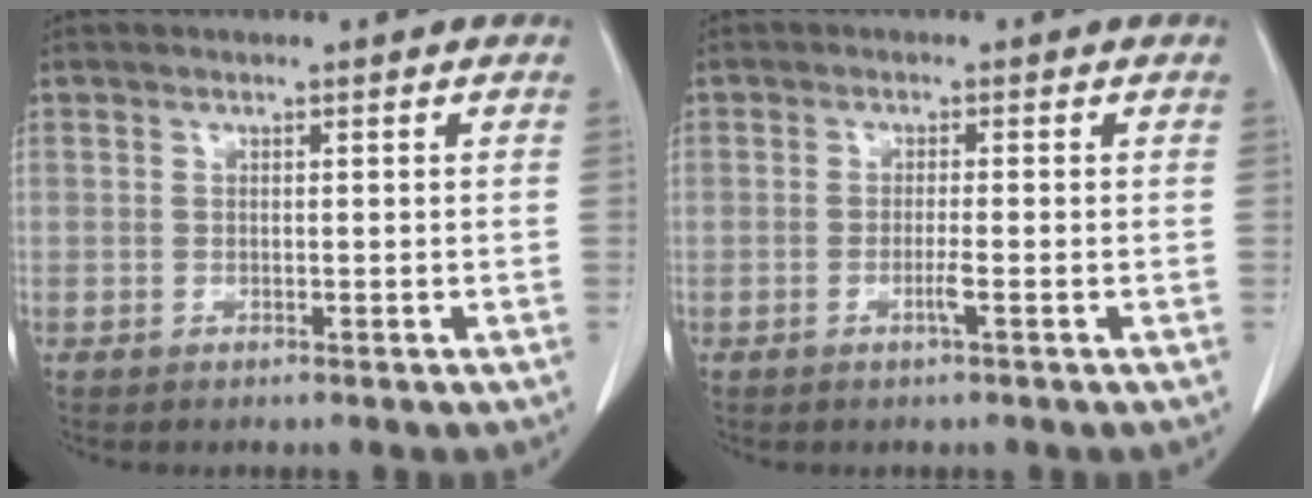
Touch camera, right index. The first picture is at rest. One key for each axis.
{"total": 1.8, "fx": -0.8, "fy": -0.3, "fz": 1.6, "tx": -0.031, "ty": -0.003, "tz": -0.016}